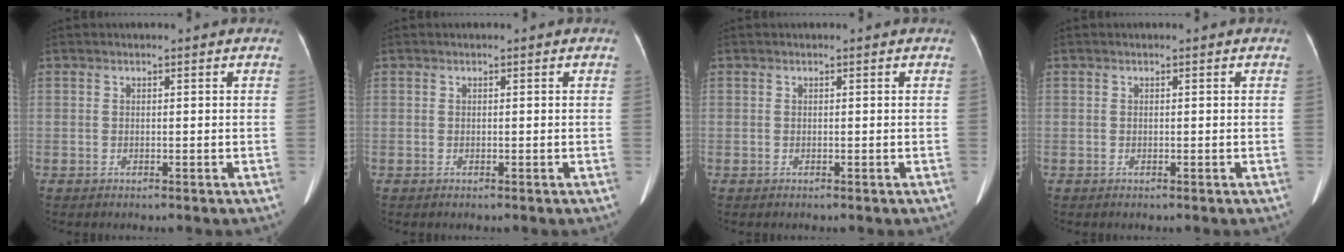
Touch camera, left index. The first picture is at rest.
{"total": 0.0}
{"total": 0.0}
{"total": 0.0}